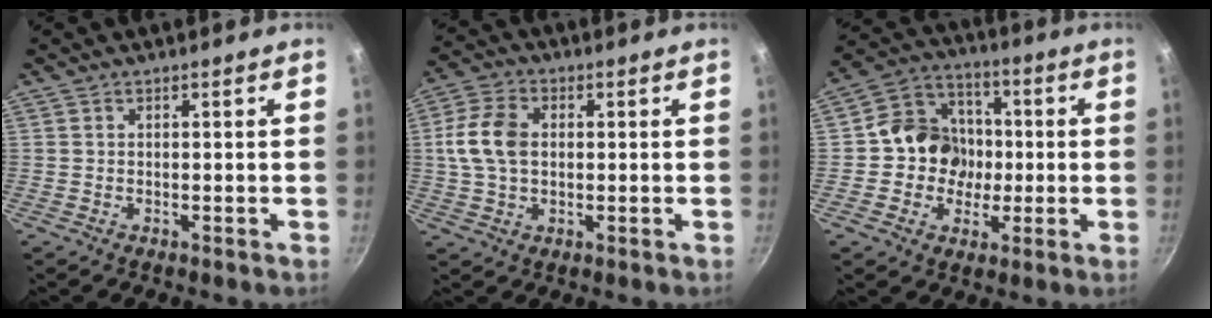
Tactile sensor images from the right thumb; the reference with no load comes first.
{"total": 9.3, "force": [0.8, 6.3, 6.7], "torque": [-0.127, 0.015, 0.009]}
{"total": 11.8, "force": [-0.6, 10.7, 5.1], "torque": [-0.046, 0.024, -0.031]}